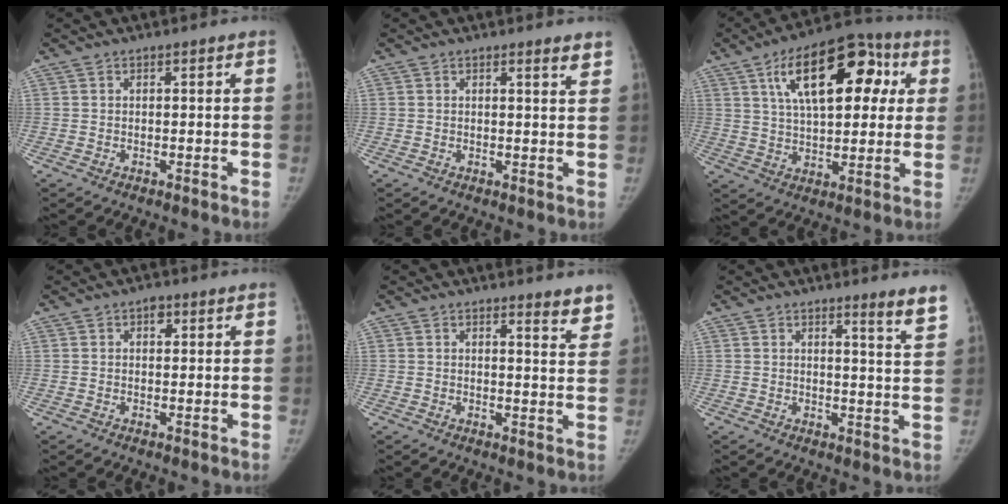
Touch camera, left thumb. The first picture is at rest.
{"total": 2.1, "force": [1.7, 0.2, 1.2], "torque": [-0.013, -0.011, 0.020]}
{"total": 19.1, "force": [6.6, 9.7, 15.1], "torque": [-0.194, 0.014, 0.101]}
{"total": 1.9, "force": [0.9, 1.3, 1.1], "torque": [-0.002, 0.000, 0.010]}
{"total": 4.4, "force": [3.8, 0.9, 2.0], "torque": [-0.009, -0.030, 0.036]}
{"total": 5.1, "force": [4.0, -0.2, 3.1], "torque": [-0.037, -0.036, 0.044]}